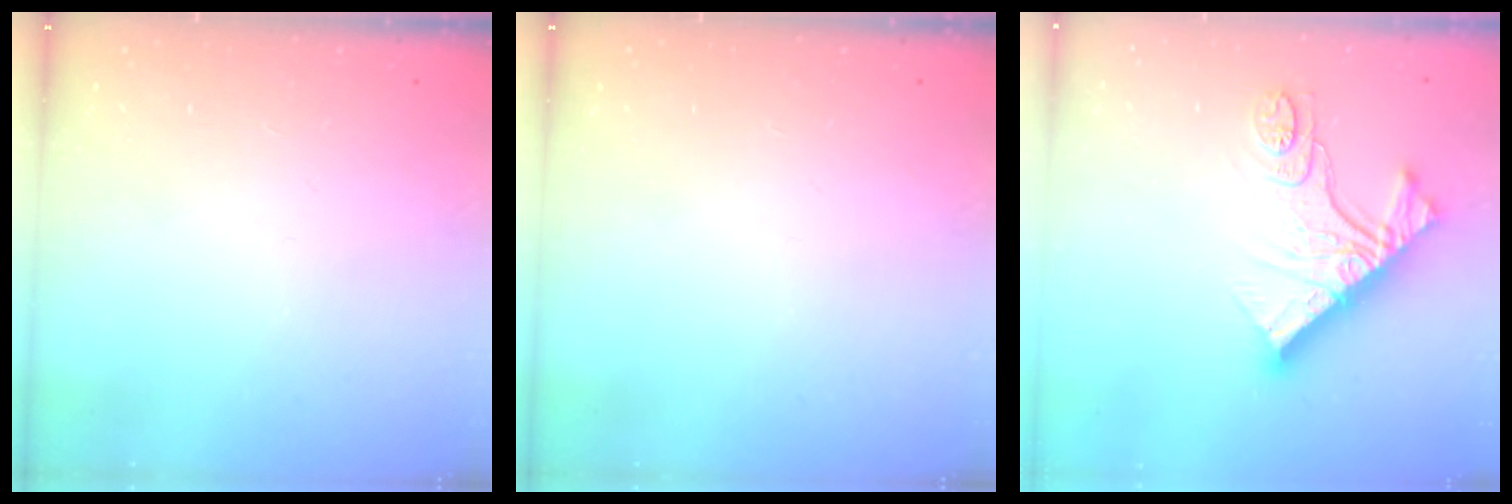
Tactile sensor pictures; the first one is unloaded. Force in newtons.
{"total": 0.0}
{"total": 15.2, "press": 15.2, "slide": 1.3}